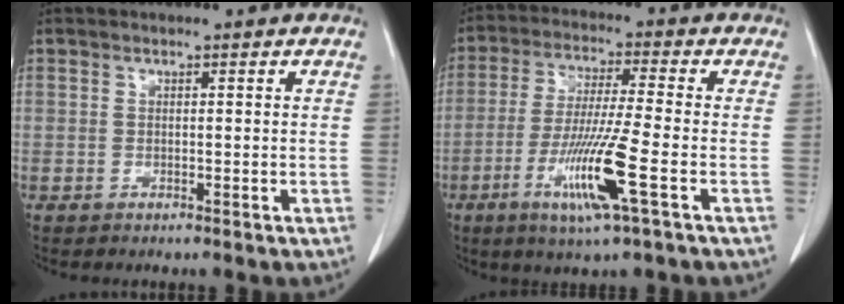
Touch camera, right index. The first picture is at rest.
{"total": 11.3, "force": [-4.2, -0.6, 10.4], "torque": [-0.205, -0.023, -0.082]}